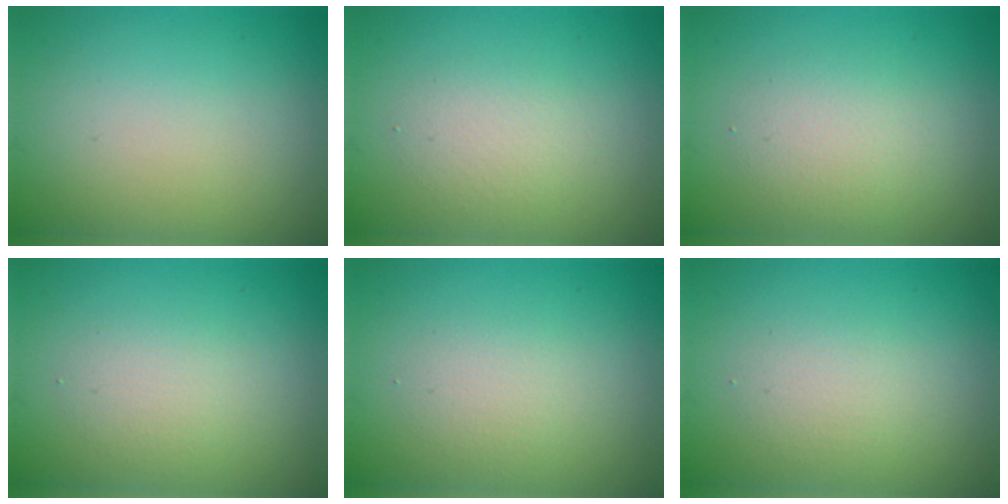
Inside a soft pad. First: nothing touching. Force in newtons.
{"total": 2.2, "press": 2.2, "slide": 0.3}
{"total": 2.6, "press": 2.6, "slide": 0.1}
{"total": 1.9, "press": 1.9, "slide": 0.1}
{"total": 1.8, "press": 1.8, "slide": 0.1}
{"total": 1.7, "press": 1.7, "slide": 0.0}